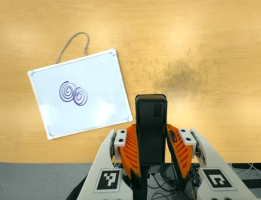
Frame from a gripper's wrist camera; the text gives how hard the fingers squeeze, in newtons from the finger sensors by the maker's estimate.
{"total": 3.3, "left": 2.0, "right": 4.6}